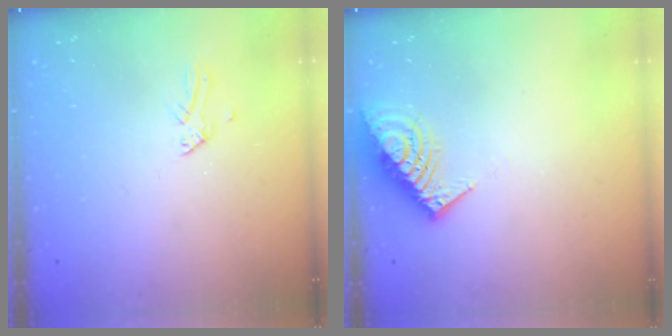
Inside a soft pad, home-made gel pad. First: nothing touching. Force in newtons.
{"total": 13.4, "press": 13.3, "slide": 1.8}